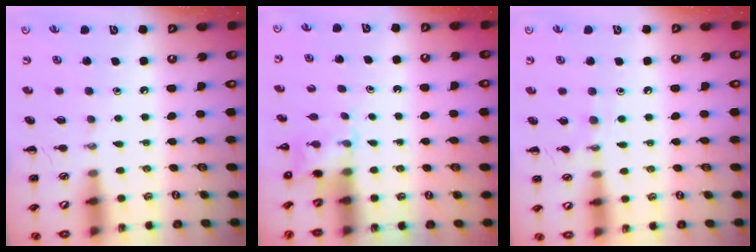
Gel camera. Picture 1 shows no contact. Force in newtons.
{"total": 3.0, "press": 2.8, "slide": 1.0}
{"total": 6.7, "press": 6.5, "slide": 1.5}